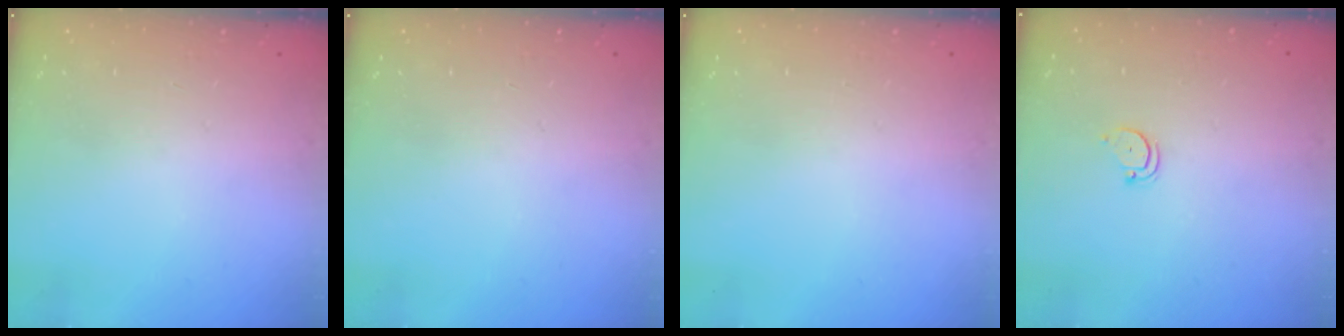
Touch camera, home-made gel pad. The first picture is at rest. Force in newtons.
{"total": 0.0}
{"total": 0.0}
{"total": 2.3, "press": 2.3, "slide": 0.2}